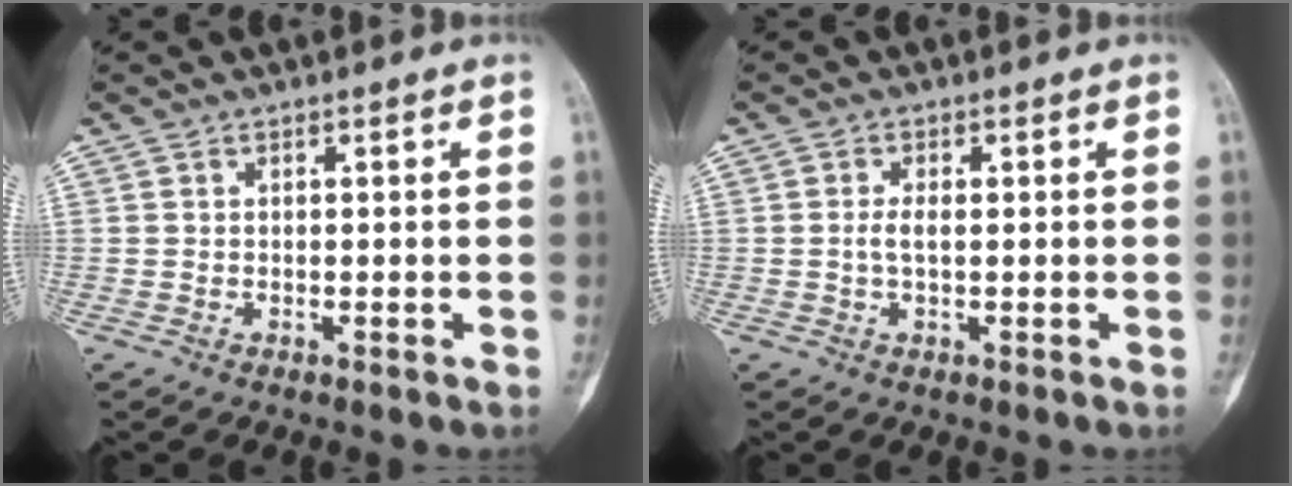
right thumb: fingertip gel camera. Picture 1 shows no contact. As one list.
[{"total": 2.2, "force": [0.1, 1.0, 2.0], "torque": [-0.047, 0.004, 0.001]}]